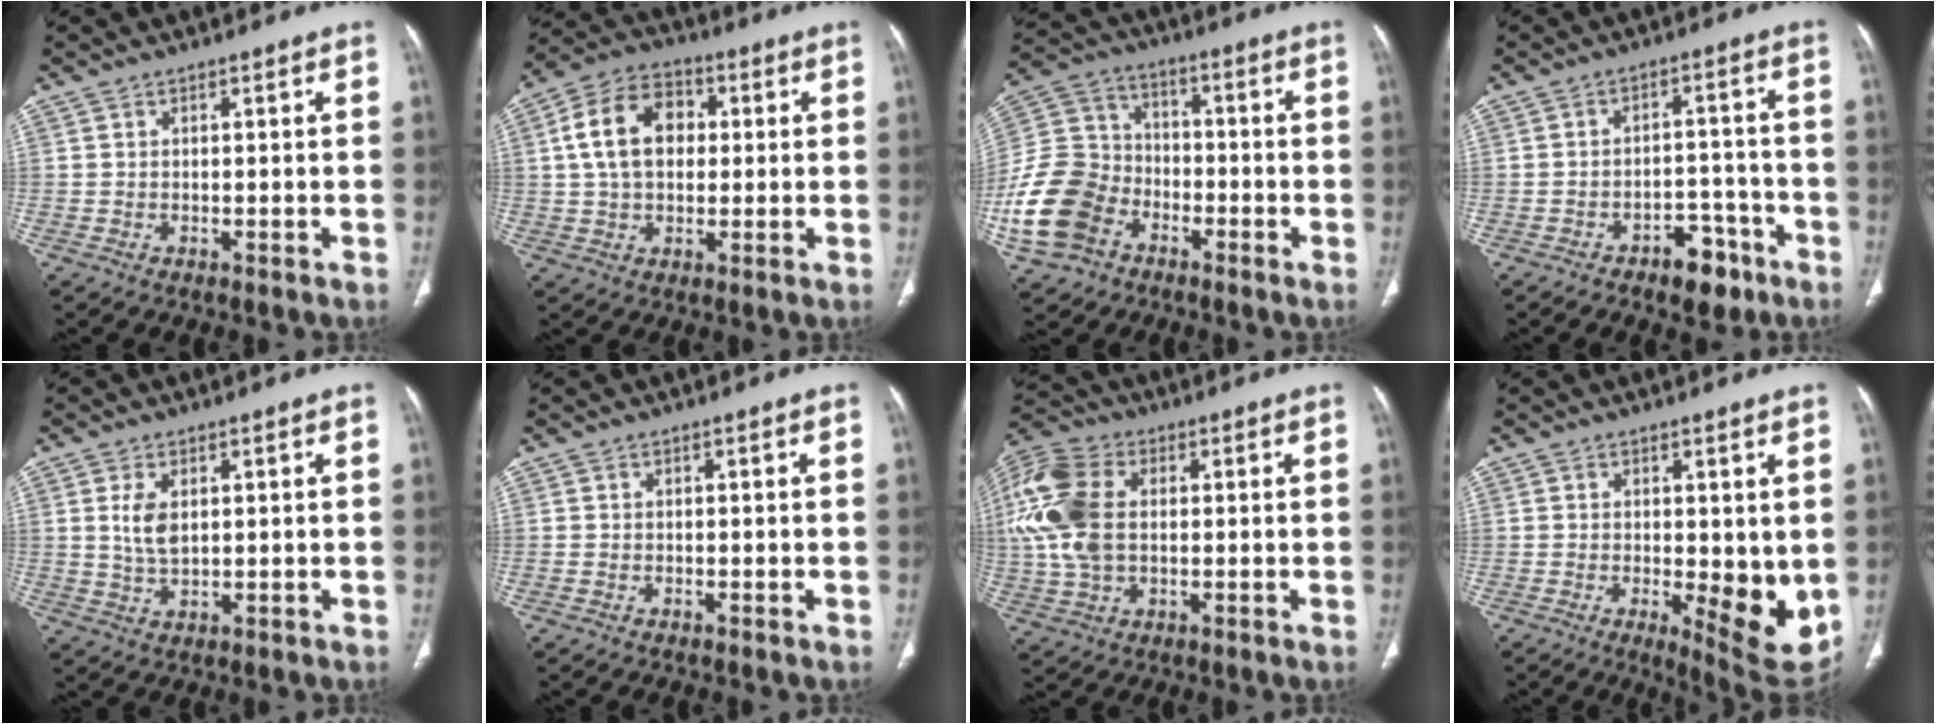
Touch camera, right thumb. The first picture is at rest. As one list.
[{"total": 13.0, "force": [2.0, 9.1, 9.0], "torque": [-0.143, 0.020, 0.029]}, {"total": 16.9, "force": [-6.9, 12.9, 8.5], "torque": [-0.174, 0.046, -0.131]}, {"total": 7.6, "force": [-4.7, 4.3, 4.1], "torque": [-0.031, 0.038, -0.064]}, {"total": 5.0, "force": [1.3, 2.8, 4.0], "torque": [-0.078, -0.007, 0.030]}, {"total": 0.0}, {"total": 16.6, "force": [2.0, 11.0, 12.3], "torque": [-0.288, 0.013, 0.036]}, {"total": 10.1, "force": [-1.1, 3.7, 9.3], "torque": [-0.110, -0.026, -0.005]}]